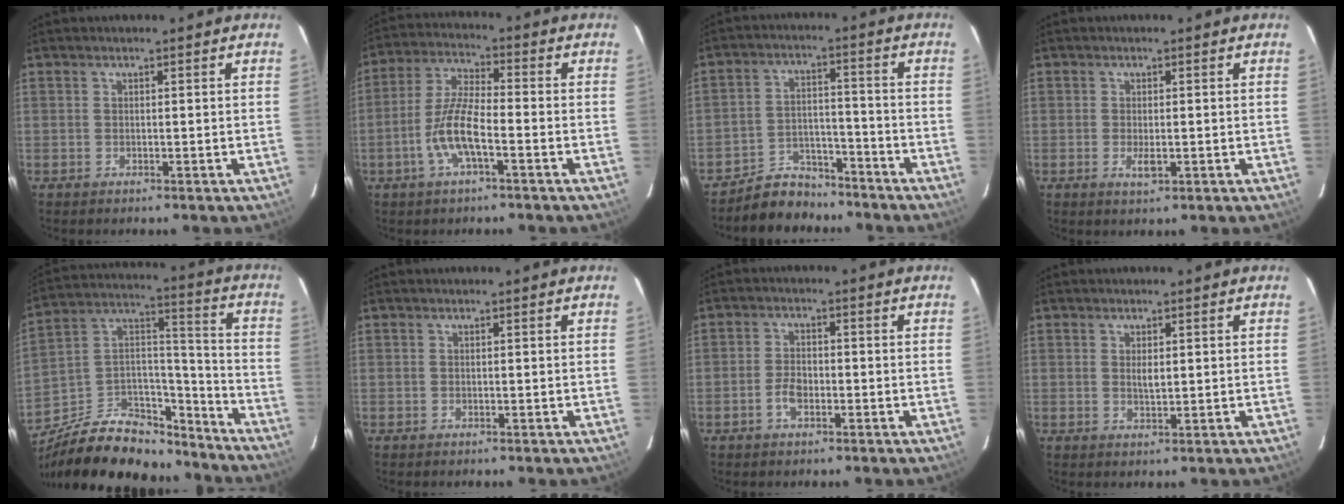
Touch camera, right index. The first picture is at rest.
{"total": 8.8, "force": [-3.5, 2.1, 7.8], "torque": [-0.165, 0.002, -0.068]}
{"total": 8.5, "force": [-7.5, 3.9, 0.7], "torque": [-0.036, 0.025, -0.118]}
{"total": 2.3, "force": [-0.6, 0.9, 2.1], "torque": [-0.038, -0.005, -0.010]}
{"total": 23.8, "force": [-17.5, 11.6, 11.3], "torque": [-0.230, 0.059, -0.259]}
{"total": 0.0}
{"total": 3.6, "force": [-1.7, 1.9, 2.5], "torque": [-0.054, 0.004, -0.032]}
{"total": 1.9, "force": [0.4, 0.9, 1.6], "torque": [-0.028, -0.001, 0.009]}